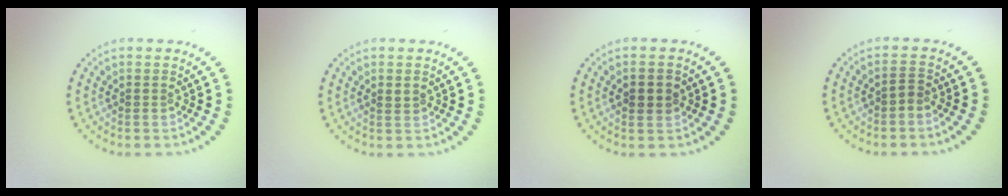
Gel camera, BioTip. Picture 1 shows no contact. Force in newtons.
{"total": 0.8, "press": 0.8, "slide": 0.1}
{"total": 1.9, "press": 1.9, "slide": 0.0}
{"total": 0.9, "press": 0.7, "slide": 0.5}